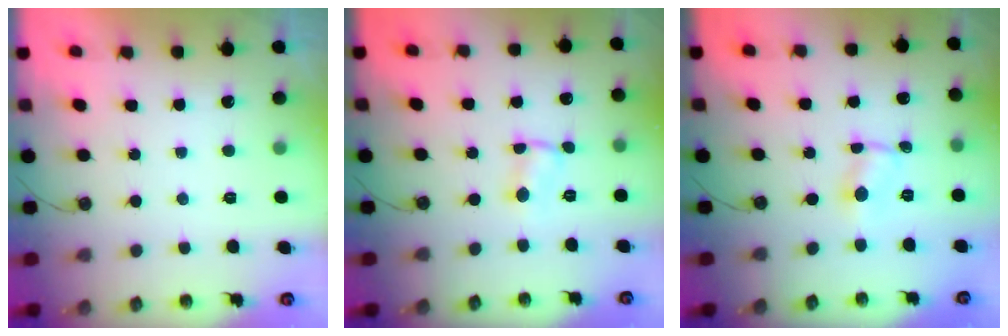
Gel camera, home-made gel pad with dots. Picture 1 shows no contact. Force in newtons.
{"total": 1.8, "press": 1.8, "slide": 0.2}
{"total": 0.9, "press": 0.8, "slide": 0.2}